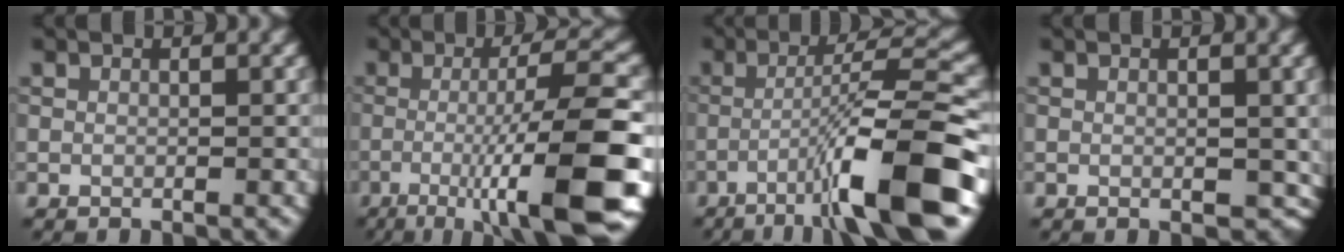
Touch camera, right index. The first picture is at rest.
{"total": 12.0, "force": [-3.8, 2.1, 11.1], "torque": [-0.158, 0.006, -0.067]}
{"total": 10.8, "force": [-4.9, 1.2, 9.5], "torque": [-0.136, 0.023, -0.078]}
{"total": 2.1, "force": [0.0, 1.3, 1.7], "torque": [-0.017, -0.005, 0.004]}